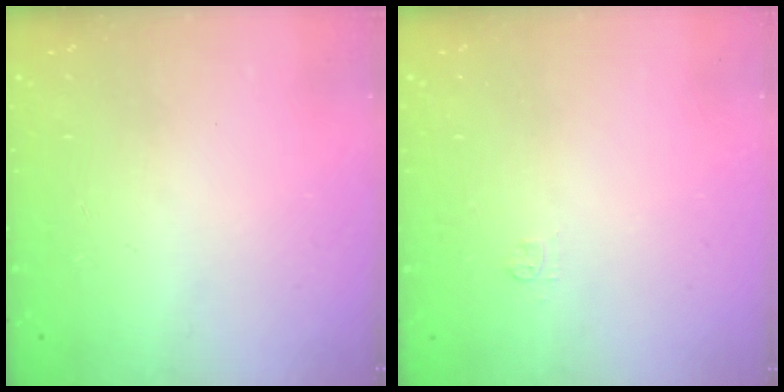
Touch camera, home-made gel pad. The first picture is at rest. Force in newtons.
{"total": 3.1, "press": 3.0, "slide": 0.4}